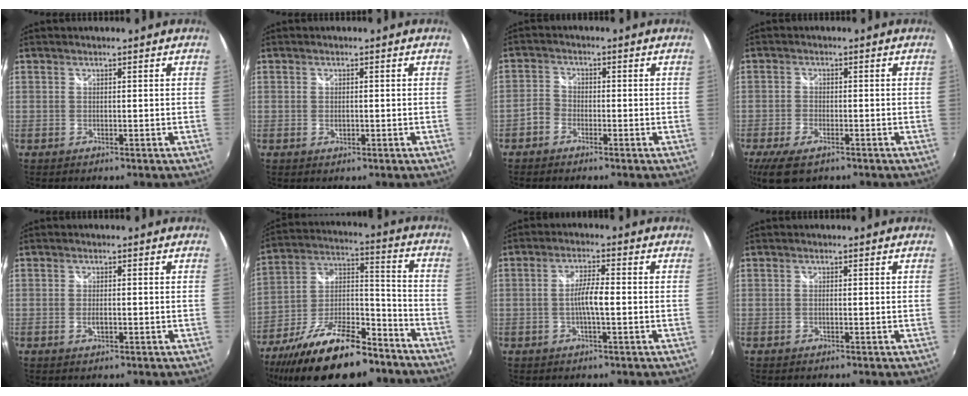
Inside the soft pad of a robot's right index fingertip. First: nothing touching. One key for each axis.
{"total": 1.3, "fx": -0.2, "fy": 0.8, "fz": 0.9, "tx": -0.017, "ty": -0.001, "tz": -0.003}
{"total": 3.0, "fx": -1.9, "fy": 2.2, "fz": 0.9, "tx": -0.019, "ty": 0.011, "tz": -0.040}
{"total": 7.6, "fx": -4.9, "fy": 3.3, "fz": 4.8, "tx": -0.118, "ty": -0.023, "tz": -0.088}
{"total": 2.0, "fx": -0.5, "fy": 0.9, "fz": 1.7, "tx": -0.031, "ty": -0.003, "tz": -0.007}
{"total": 24.7, "fx": -16.6, "fy": 9.6, "fz": 15.6, "tx": -0.289, "ty": -0.009, "tz": -0.260}
{"total": 4.6, "fx": -0.9, "fy": 0.5, "fz": 4.5, "tx": -0.083, "ty": 0.003, "tz": -0.015}
{"total": 0.7, "fx": -0.2, "fy": 0.0, "fz": 0.7, "tx": -0.013, "ty": 0.002, "tz": -0.005}